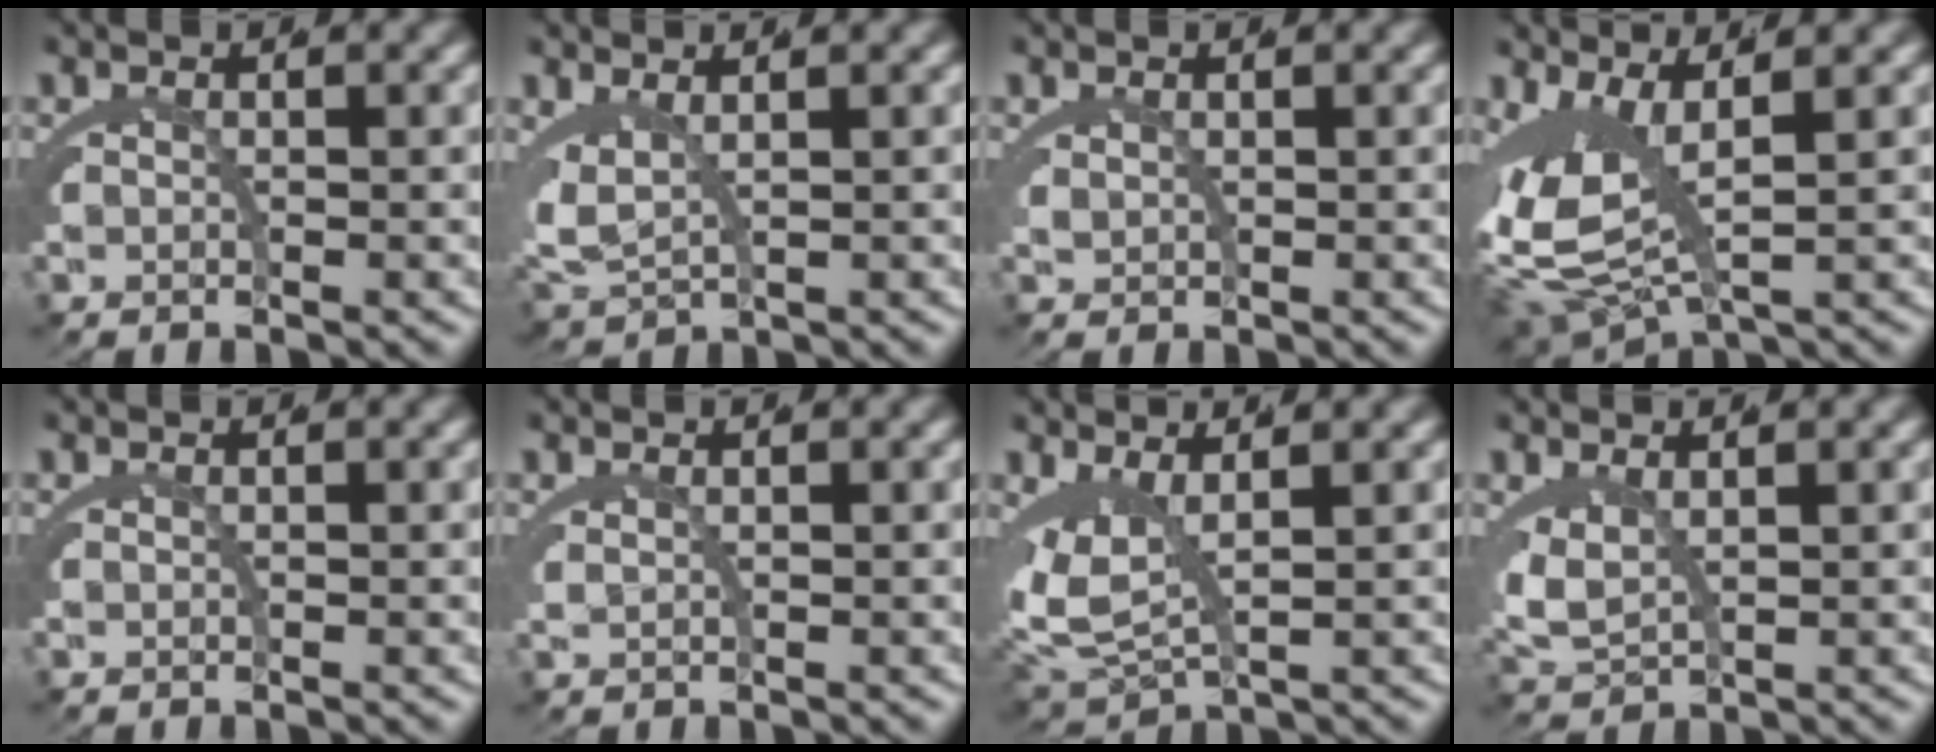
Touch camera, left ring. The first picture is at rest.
{"total": 3.9, "force": [0.9, 2.8, 2.6], "torque": [-0.086, -0.027, 0.033]}
{"total": 1.0, "force": [0.9, -0.3, 0.4], "torque": [-0.007, -0.004, 0.025]}
{"total": 9.1, "force": [0.8, 6.0, 6.8], "torque": [-0.158, -0.022, 0.021]}
{"total": 0.0}
{"total": 1.1, "force": [0.8, -0.4, 0.5], "torque": [-0.007, -0.003, 0.024]}
{"total": 5.6, "force": [0.9, 3.7, 4.2], "torque": [-0.105, -0.022, 0.030]}
{"total": 2.9, "force": [0.9, 1.8, 2.1], "torque": [-0.072, -0.024, 0.036]}